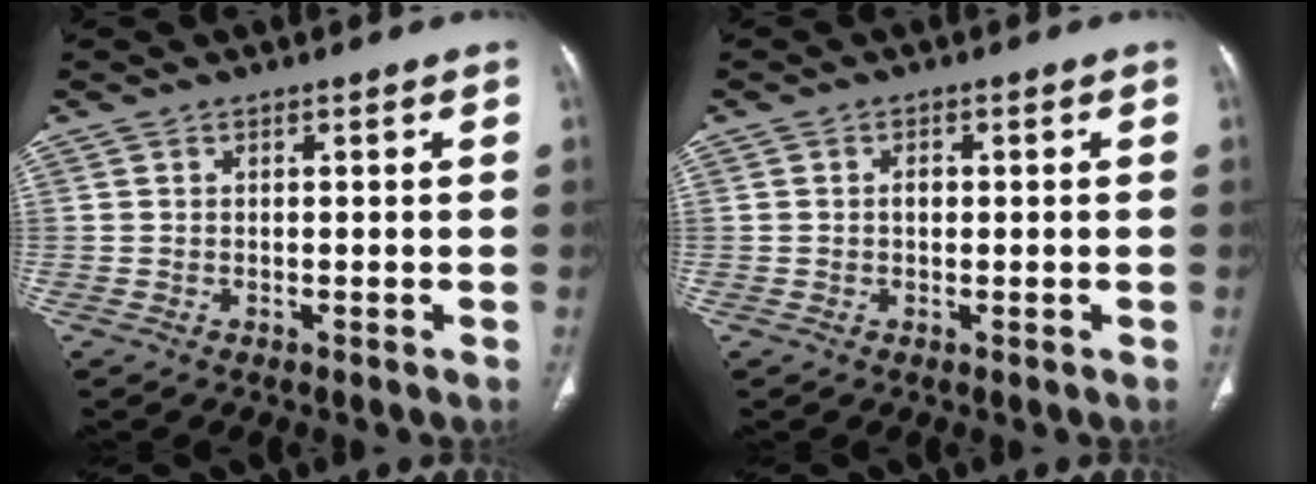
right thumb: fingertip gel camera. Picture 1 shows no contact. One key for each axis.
{"total": 1.5, "fx": 0.1, "fy": 1.1, "fz": 1.0, "tx": -0.014, "ty": 0.005, "tz": 0.001}